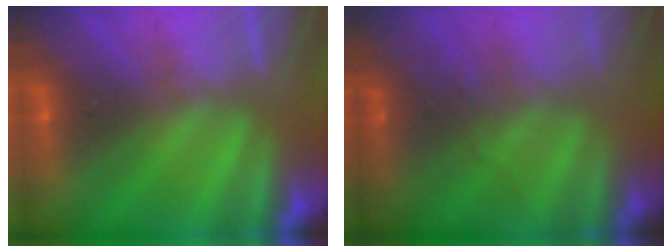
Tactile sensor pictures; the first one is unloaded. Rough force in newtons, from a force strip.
{"total": 8.6}